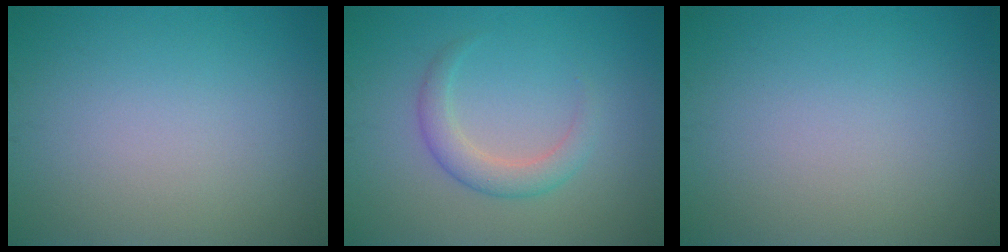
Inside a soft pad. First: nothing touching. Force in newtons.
{"total": 2.6, "press": 2.6, "slide": 0.1}
{"total": 0.0}